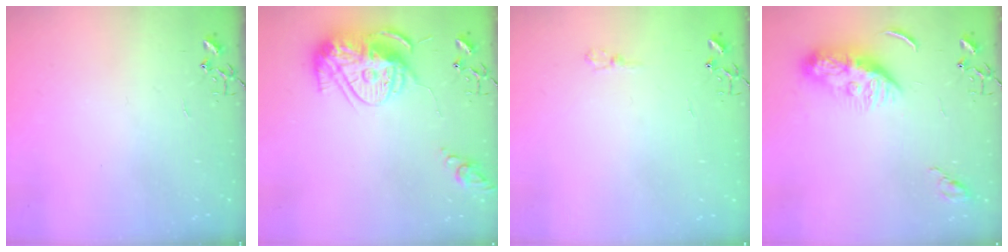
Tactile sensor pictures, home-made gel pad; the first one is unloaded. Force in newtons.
{"total": 16.0, "press": 16.0, "slide": 1.5}
{"total": 4.8, "press": 4.8, "slide": 0.5}
{"total": 10.3, "press": 10.2, "slide": 0.9}